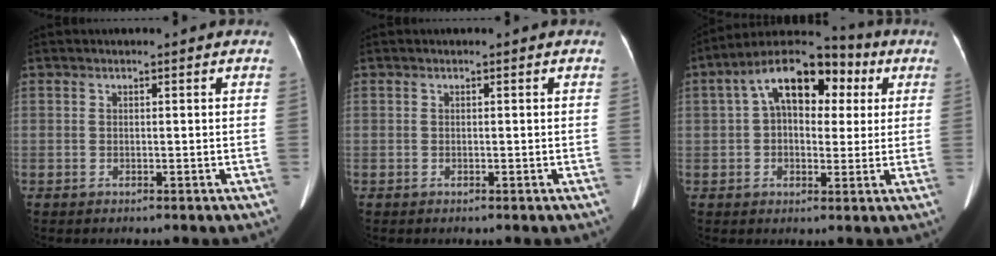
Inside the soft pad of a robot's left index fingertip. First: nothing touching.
{"total": 0.0}
{"total": 13.1, "force": [3.8, 7.1, 10.3], "torque": [-0.173, 0.054, 0.056]}